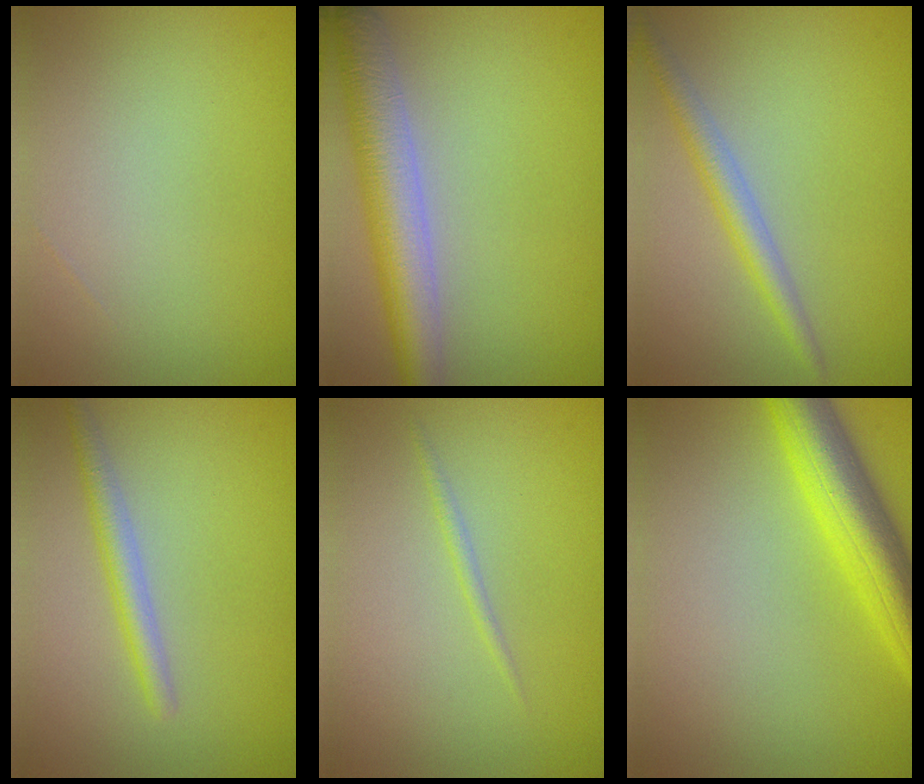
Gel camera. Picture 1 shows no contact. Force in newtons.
{"total": 6.4, "press": 6.4, "slide": 0.3}
{"total": 2.8, "press": 2.8, "slide": 0.1}
{"total": 2.4, "press": 2.4, "slide": 0.1}
{"total": 0.8, "press": 0.8, "slide": 0.1}
{"total": 6.3, "press": 6.3, "slide": 0.3}